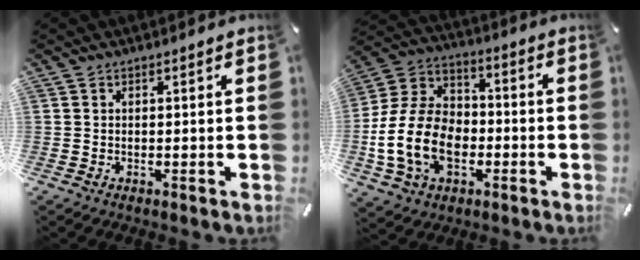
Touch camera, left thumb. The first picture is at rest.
{"total": 17.0, "force": [-4.4, 12.4, 10.7], "torque": [-0.249, 0.027, -0.081]}